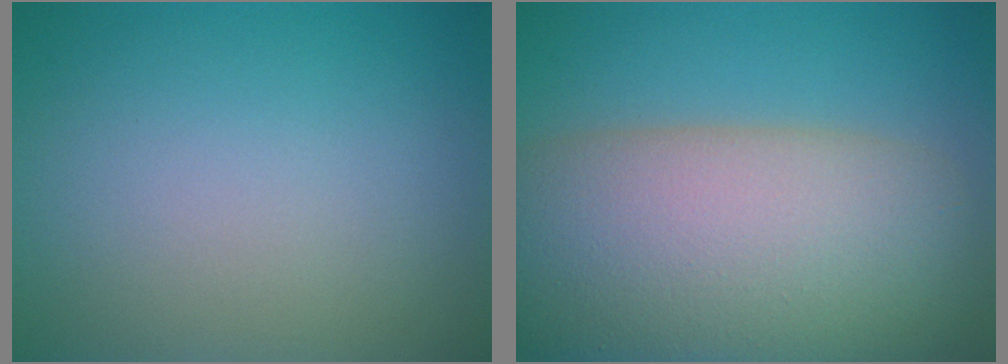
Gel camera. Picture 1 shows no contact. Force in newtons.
{"total": 14.6, "press": 14.6, "slide": 0.8}